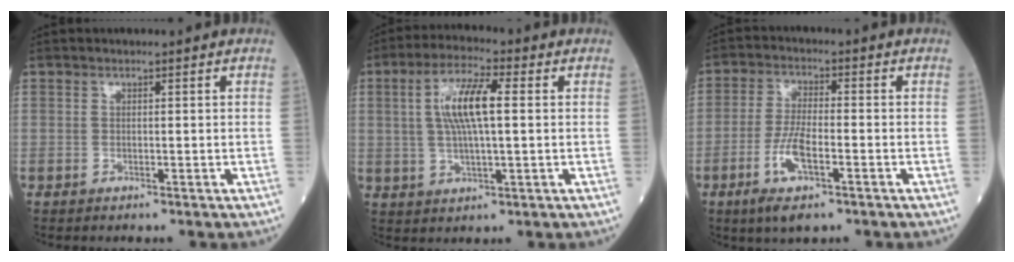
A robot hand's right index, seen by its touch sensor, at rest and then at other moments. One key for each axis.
{"total": 8.8, "fx": 1.5, "fy": 1.7, "fz": 8.5, "tx": -0.171, "ty": 0.011, "tz": 0.028}
{"total": 7.3, "fx": -3.3, "fy": 1.3, "fz": 6.4, "tx": -0.131, "ty": -0.012, "tz": -0.061}